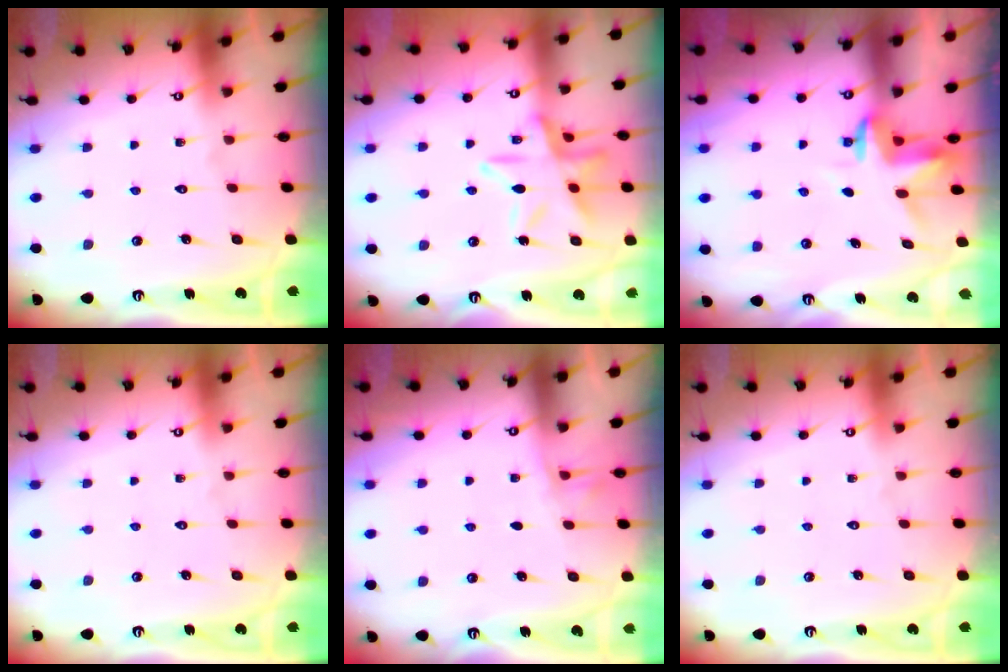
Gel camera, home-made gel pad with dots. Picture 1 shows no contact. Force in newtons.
{"total": 14.2, "press": 14.1, "slide": 1.2}
{"total": 3.4, "press": 3.4, "slide": 0.2}
{"total": 0.0}
{"total": 2.9, "press": 2.9, "slide": 0.4}
{"total": 0.0}